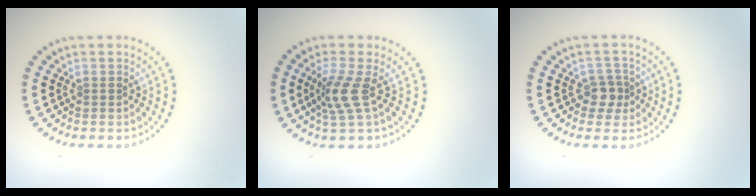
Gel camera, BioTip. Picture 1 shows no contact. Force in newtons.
{"total": 2.9, "press": 2.1, "slide": 1.9}
{"total": 2.1, "press": 1.7, "slide": 1.1}